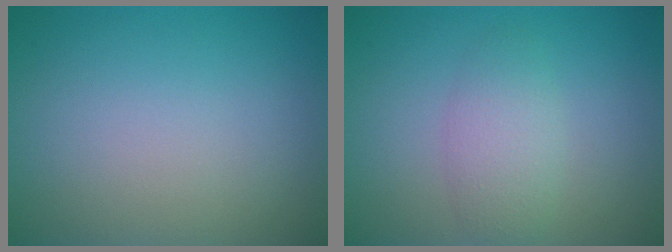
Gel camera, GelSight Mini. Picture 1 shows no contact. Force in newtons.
{"total": 2.7, "press": 2.7, "slide": 0.1}